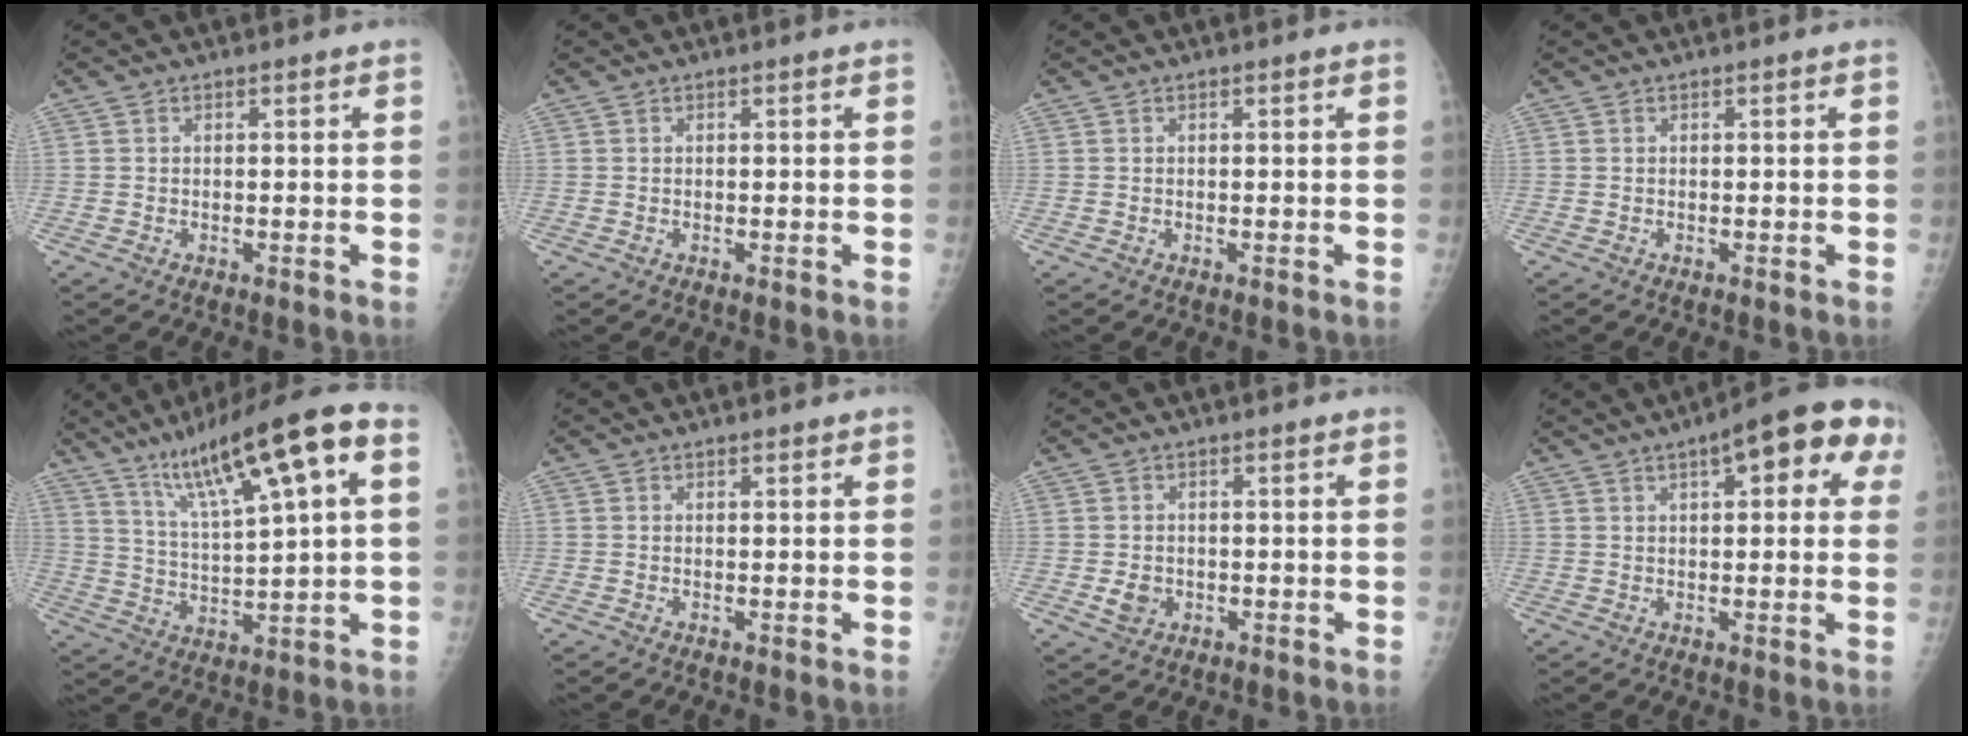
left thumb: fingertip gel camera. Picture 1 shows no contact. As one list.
[{"total": 0.0}, {"total": 0.0}, {"total": 0.0}, {"total": 17.9, "force": [7.7, 3.4, 15.8], "torque": [-0.248, 0.003, 0.133]}, {"total": 0.5, "force": [0.5, 0.2, 0.1], "torque": [0.002, -0.002, 0.005]}, {"total": 2.8, "force": [-0.5, 2.5, 1.2], "torque": [-0.013, 0.000, -0.003]}, {"total": 13.1, "force": [5.5, 4.7, 10.9], "torque": [-0.105, 0.014, 0.060]}]